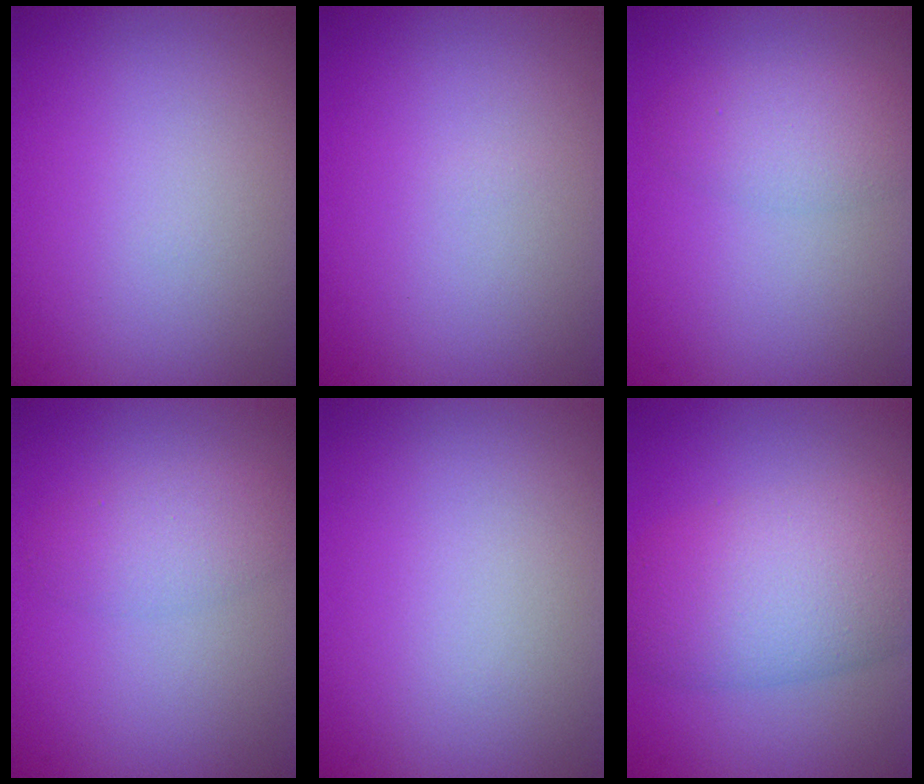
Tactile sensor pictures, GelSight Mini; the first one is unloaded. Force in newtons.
{"total": 0.0}
{"total": 1.8, "press": 1.8, "slide": 0.2}
{"total": 2.5, "press": 2.5, "slide": 0.1}
{"total": 0.0}
{"total": 7.8, "press": 7.8, "slide": 0.2}